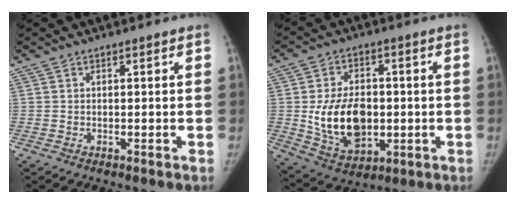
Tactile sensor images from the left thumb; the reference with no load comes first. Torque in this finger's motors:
{"motor_torque": [1.64, 2.27, 0.84, -0.68, 0.48]}